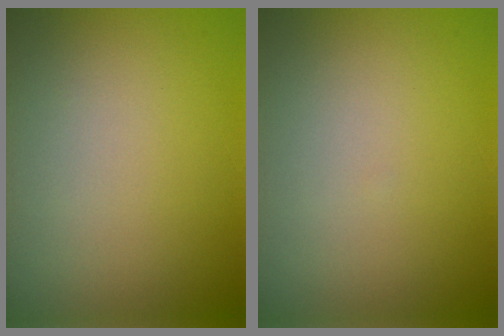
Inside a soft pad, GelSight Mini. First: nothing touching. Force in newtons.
{"total": 0.0}